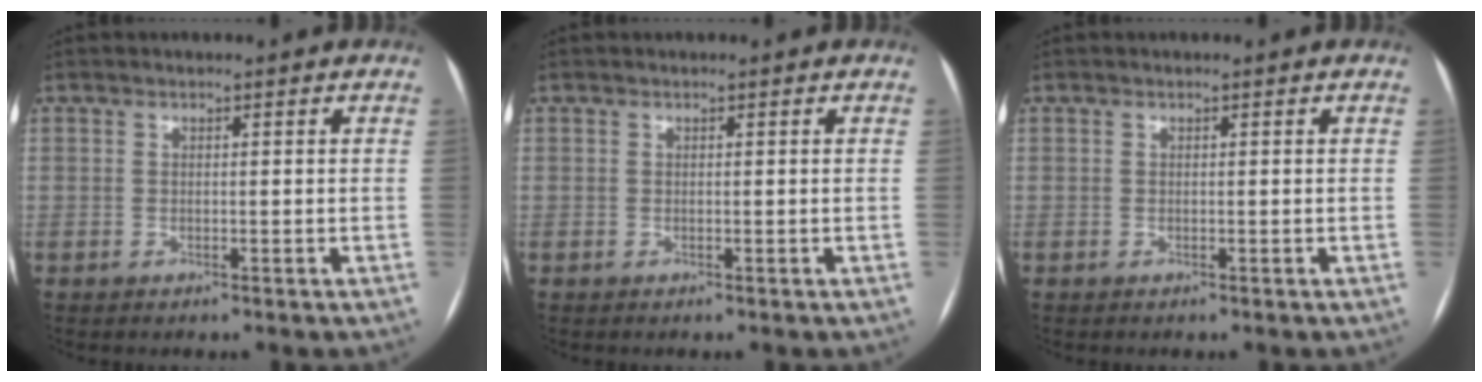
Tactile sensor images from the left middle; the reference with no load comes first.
{"total": 0.0}
{"total": 0.0}